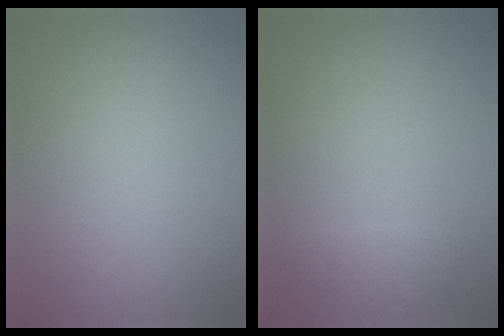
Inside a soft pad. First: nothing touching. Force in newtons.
{"total": 1.1, "press": 1.1, "slide": 0.0}